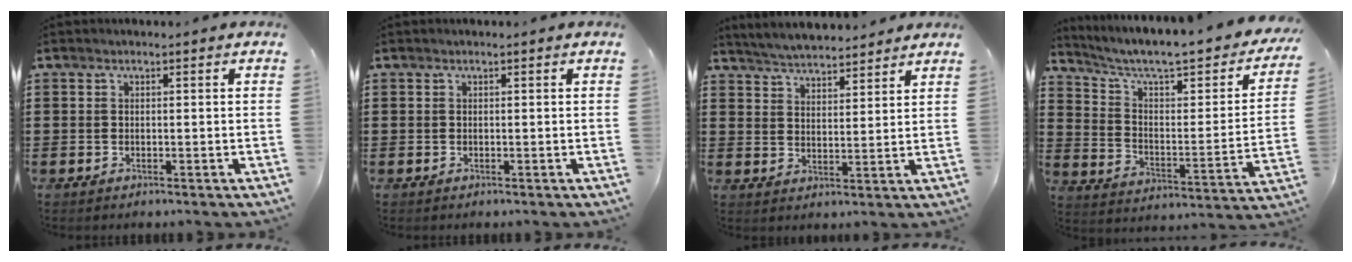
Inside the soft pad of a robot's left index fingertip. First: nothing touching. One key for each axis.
{"total": 0.0}
{"total": 4.5, "fx": 4.5, "fy": 0.1, "fz": 0.3, "tx": -0.023, "ty": -0.021, "tz": 0.082}
{"total": 6.0, "fx": 4.5, "fy": 1.3, "fz": 3.8, "tx": -0.087, "ty": -0.043, "tz": 0.070}